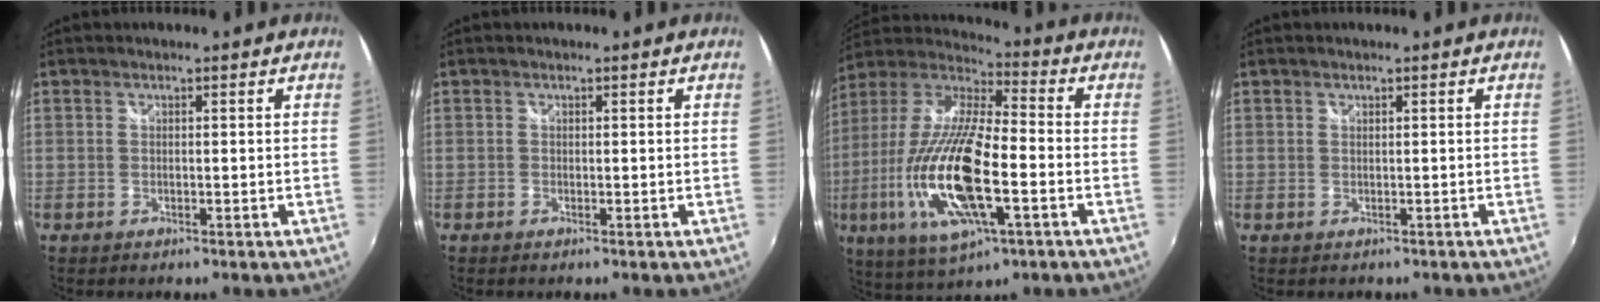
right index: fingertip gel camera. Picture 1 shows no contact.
{"total": 0.0}
{"total": 22.7, "force": [-6.3, 7.1, 20.6], "torque": [-0.417, -0.032, -0.119]}
{"total": 1.0, "force": [-0.1, 1.0, 0.0], "torque": [0.003, 0.000, 0.002]}